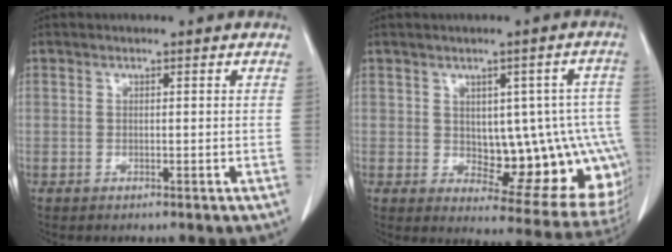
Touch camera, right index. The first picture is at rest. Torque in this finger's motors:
{"motor_torque": [0.88, -0.40, 0.21, 0.03]}